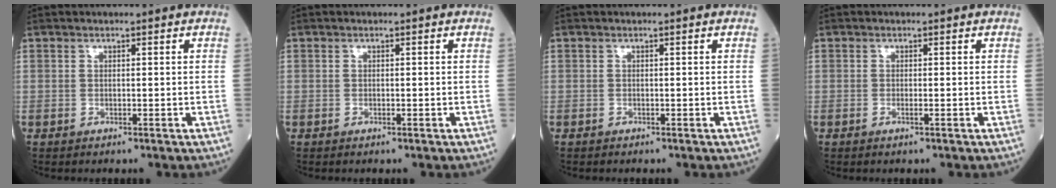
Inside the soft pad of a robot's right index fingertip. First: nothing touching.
{"total": 0.0}
{"total": 0.0}
{"total": 0.7, "force": [-0.3, -0.1, 0.7], "torque": [-0.014, -0.001, -0.005]}